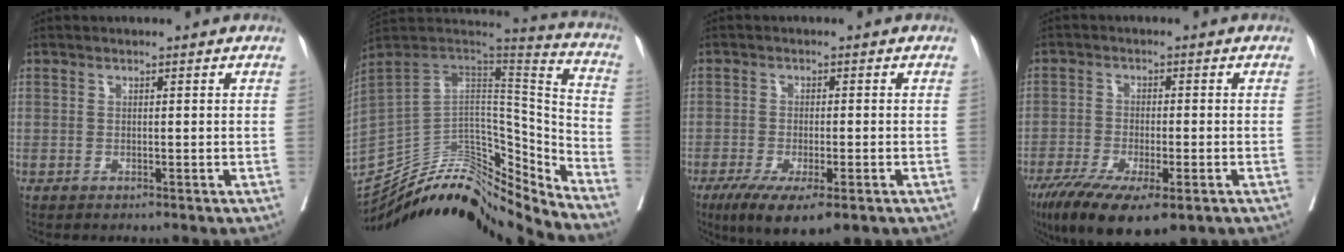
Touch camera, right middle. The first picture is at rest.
{"total": 27.3, "force": [-24.8, 5.7, 10.1], "torque": [-0.193, 0.019, -0.389]}
{"total": 9.9, "force": [-6.2, 2.4, 7.4], "torque": [-0.112, -0.023, -0.096]}
{"total": 13.6, "force": [-8.7, 3.8, 9.8], "torque": [-0.168, -0.033, -0.138]}